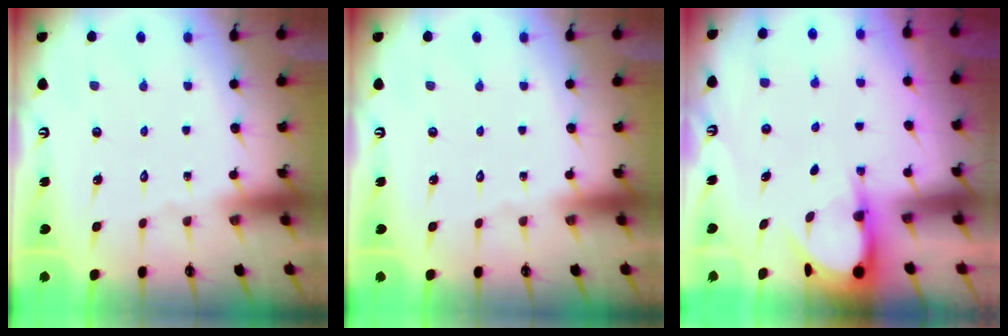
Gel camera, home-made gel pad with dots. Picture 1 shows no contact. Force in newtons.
{"total": 0.0}
{"total": 4.7, "press": 4.7, "slide": 0.4}